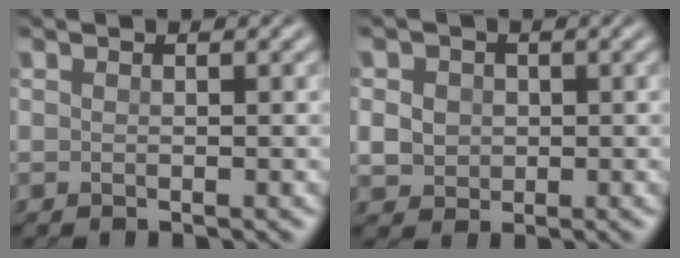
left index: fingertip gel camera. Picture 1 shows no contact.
{"total": 3.1, "force": [0.3, 2.8, 1.4], "torque": [-0.026, 0.006, 0.001]}